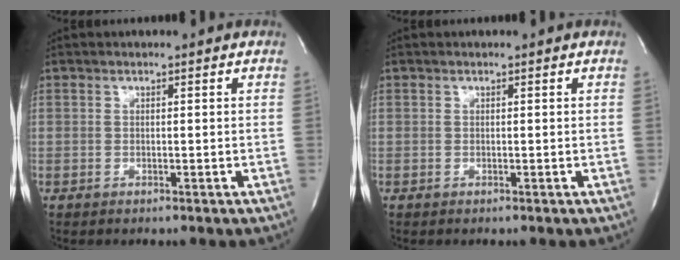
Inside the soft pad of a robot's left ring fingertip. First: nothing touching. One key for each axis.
{"total": 0.0}